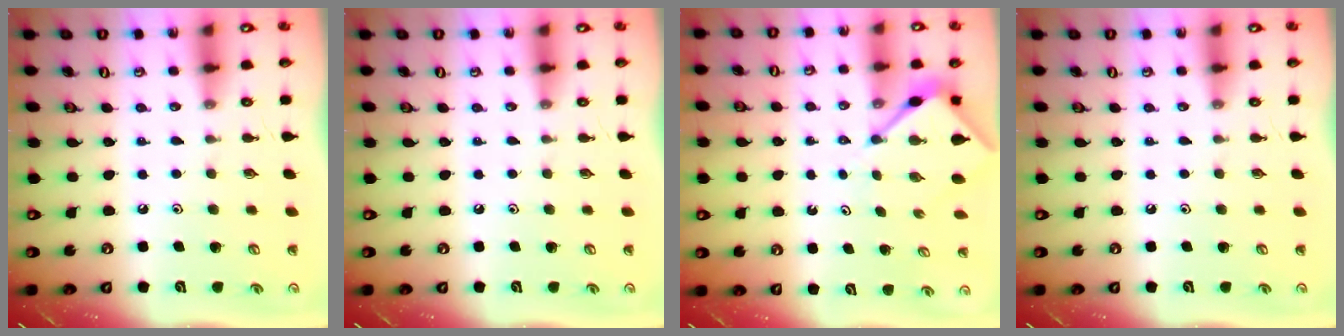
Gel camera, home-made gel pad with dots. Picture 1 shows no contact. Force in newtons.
{"total": 0.0}
{"total": 4.9, "press": 4.9, "slide": 0.4}
{"total": 0.0}